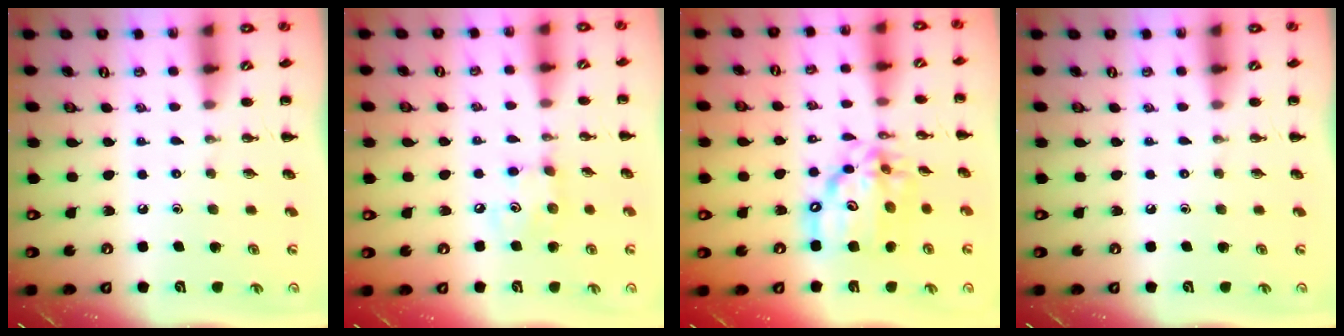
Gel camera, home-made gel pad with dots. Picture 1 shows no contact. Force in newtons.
{"total": 4.6, "press": 4.6, "slide": 0.5}
{"total": 14.3, "press": 13.8, "slide": 3.9}
{"total": 0.0}